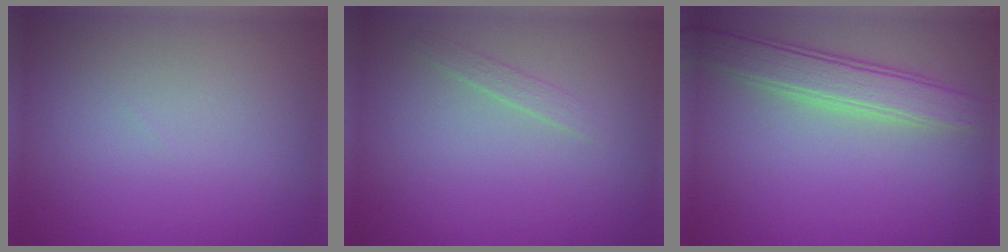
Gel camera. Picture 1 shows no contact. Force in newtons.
{"total": 0.9, "press": 0.9, "slide": 0.0}
{"total": 3.8, "press": 3.8, "slide": 0.2}